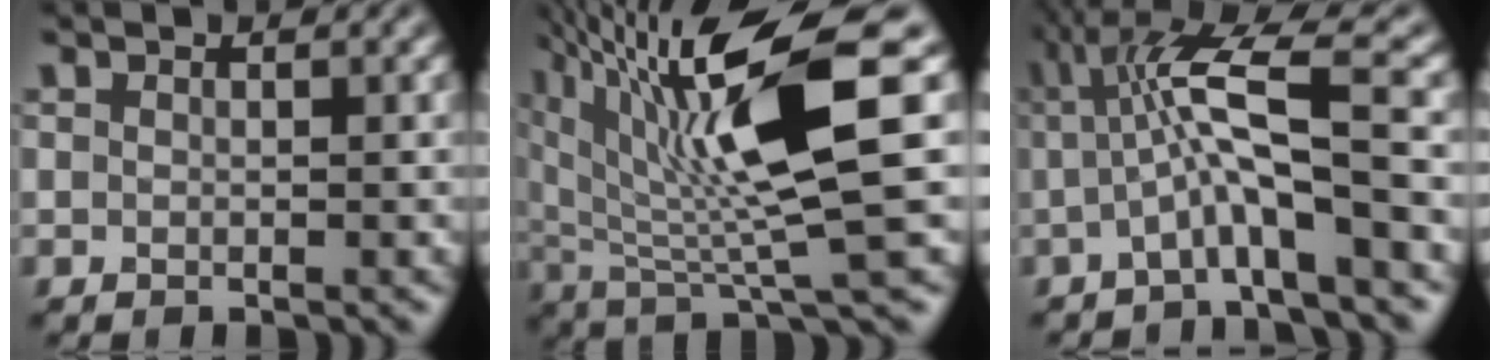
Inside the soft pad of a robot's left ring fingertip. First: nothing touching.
{"total": 13.1, "force": [4.1, 2.6, 12.2], "torque": [-0.197, 0.007, 0.073]}
{"total": 7.3, "force": [-0.2, 1.2, 7.2], "torque": [-0.124, 0.017, -0.010]}